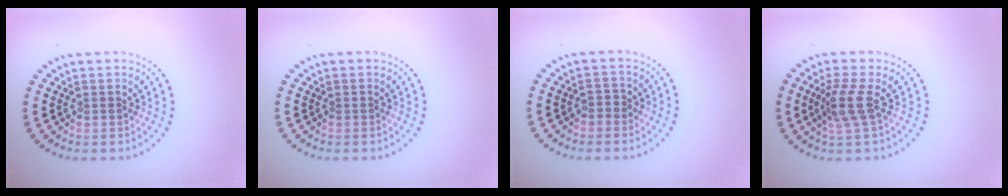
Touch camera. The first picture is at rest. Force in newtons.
{"total": 0.0}
{"total": 0.7, "press": 0.5, "slide": 0.6}
{"total": 2.6, "press": 2.1, "slide": 1.7}